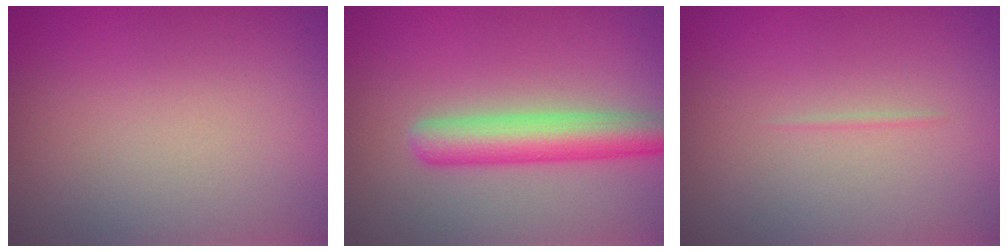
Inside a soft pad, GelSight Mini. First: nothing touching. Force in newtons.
{"total": 5.1, "press": 5.1, "slide": 0.2}
{"total": 0.7, "press": 0.7, "slide": 0.2}